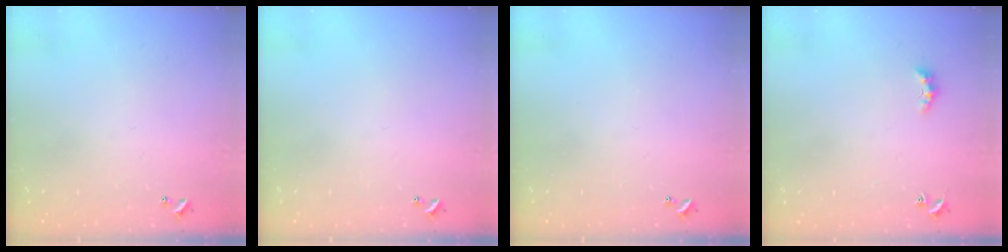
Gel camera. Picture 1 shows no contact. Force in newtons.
{"total": 0.0}
{"total": 0.0}
{"total": 2.4, "press": 2.3, "slide": 0.5}